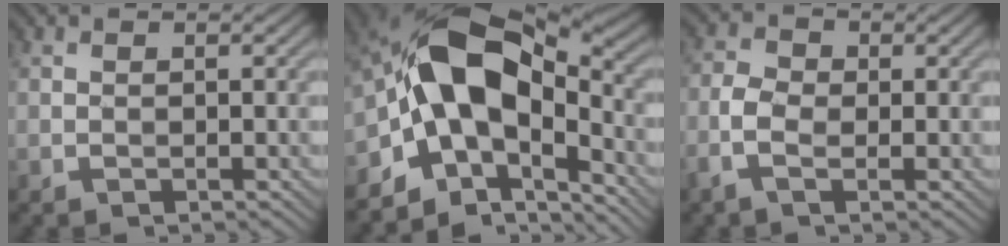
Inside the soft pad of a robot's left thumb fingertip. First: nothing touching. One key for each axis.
{"total": 13.7, "fx": -3.9, "fy": 8.3, "fz": 10.2, "tx": -0.156, "ty": 0.008, "tz": -0.085}
{"total": 3.7, "fx": -1.1, "fy": 2.3, "fz": 2.7, "tx": -0.070, "ty": 0.005, "tz": -0.031}